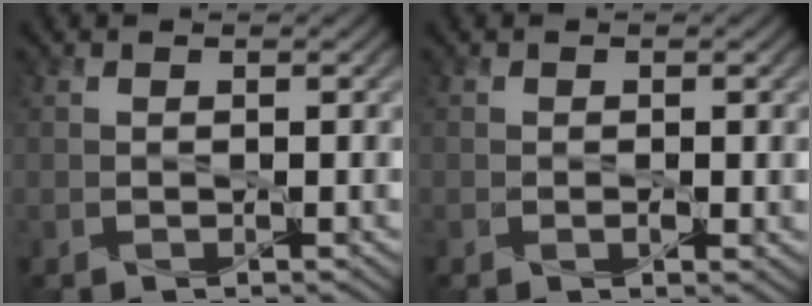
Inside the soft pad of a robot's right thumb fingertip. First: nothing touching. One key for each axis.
{"total": 1.6, "fx": -0.1, "fy": 0.7, "fz": 1.4, "tx": -0.026, "ty": -0.003, "tz": -0.003}